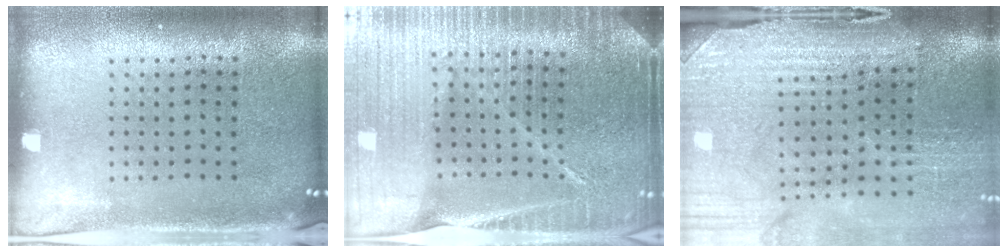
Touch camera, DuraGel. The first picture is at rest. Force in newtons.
{"total": 5.3, "press": 4.7, "slide": 2.4}
{"total": 4.0, "press": 3.4, "slide": 2.0}